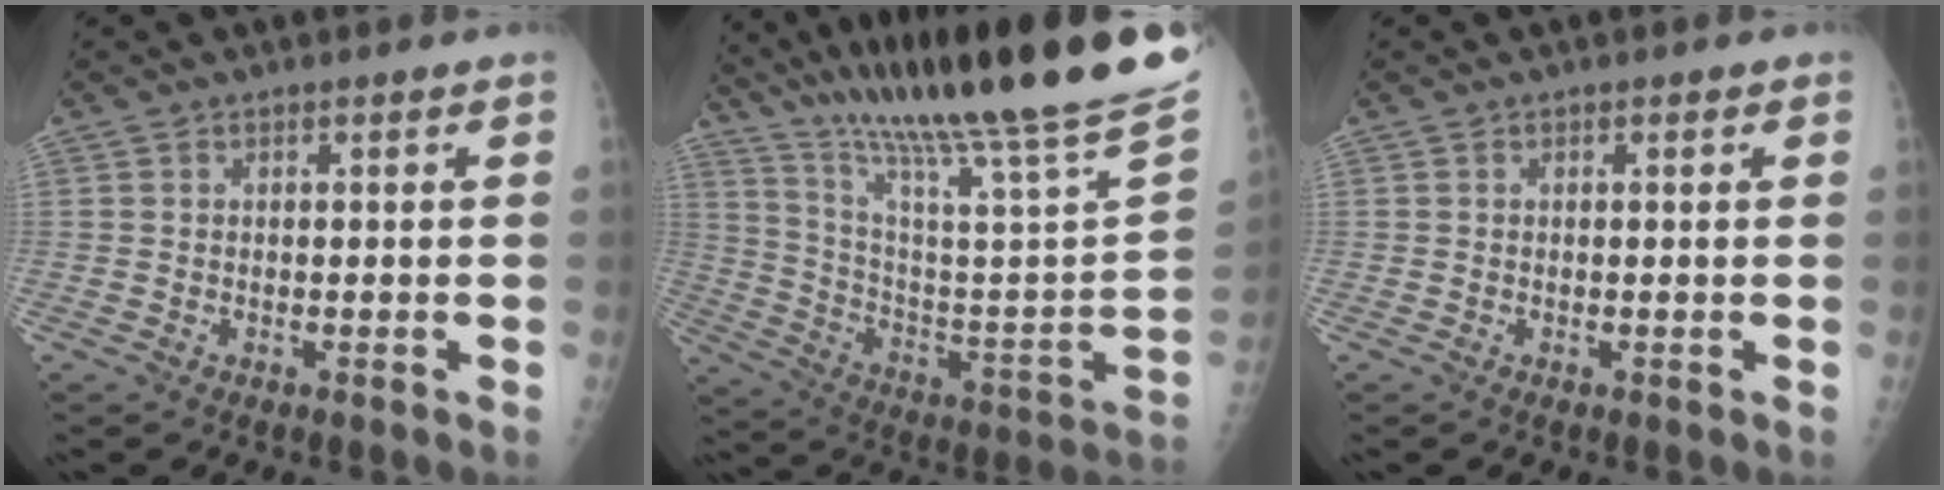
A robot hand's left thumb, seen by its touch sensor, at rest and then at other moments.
{"total": 32.3, "force": [25.2, 1.3, 20.2], "torque": [-0.313, -0.117, 0.382]}
{"total": 0.5, "force": [0.3, 0.1, 0.4], "torque": [-0.004, 0.000, 0.003]}